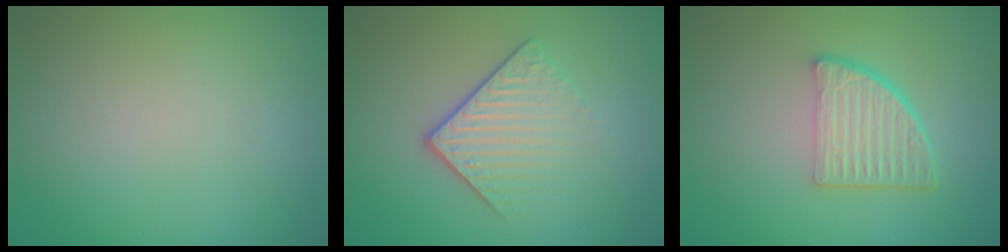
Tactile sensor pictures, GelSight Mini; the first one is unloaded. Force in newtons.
{"total": 4.2, "press": 2.6, "slide": 3.3}
{"total": 4.9, "press": 3.4, "slide": 3.6}